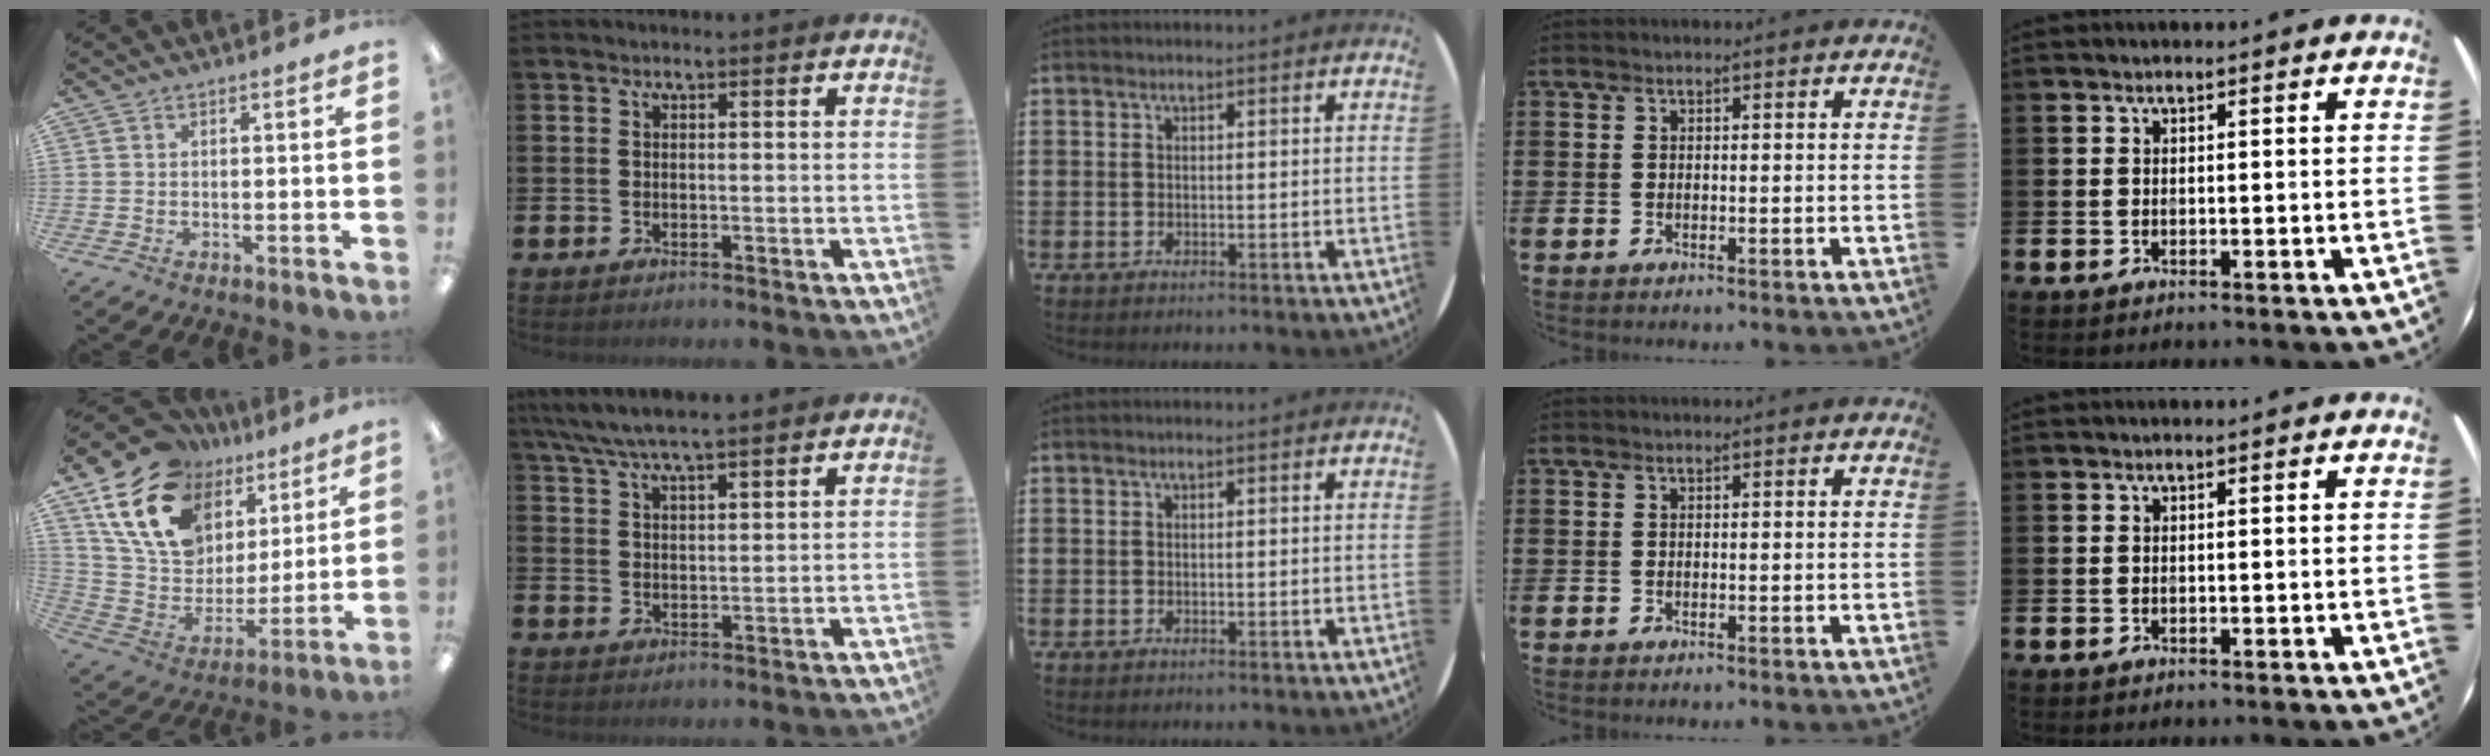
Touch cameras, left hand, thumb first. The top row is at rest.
{"thumb": {"total": 20.6, "force": [11.2, 14.1, 10.0], "torque": [-0.193, -0.040, 0.212]}, "index": {"total": 6.4, "force": [5.9, 0.6, 2.2], "torque": [-0.062, -0.021, 0.107]}}